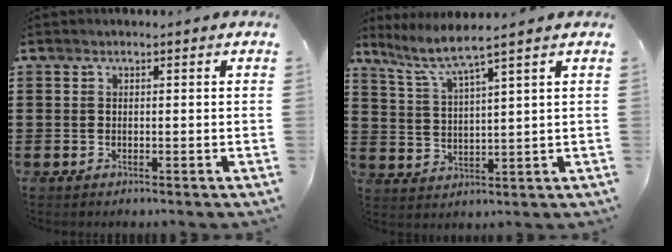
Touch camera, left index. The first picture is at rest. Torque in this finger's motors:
{"motor_torque": [1.18, -0.96, 0.17, 0.08]}